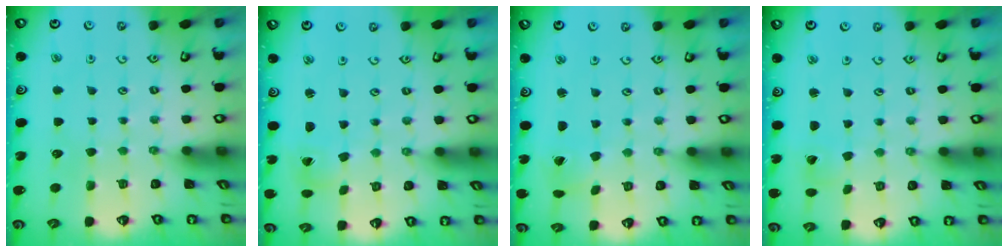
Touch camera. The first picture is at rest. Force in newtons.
{"total": 2.1, "press": 2.1, "slide": 0.2}
{"total": 1.1, "press": 1.0, "slide": 0.4}
{"total": 0.8, "press": 0.8, "slide": 0.1}